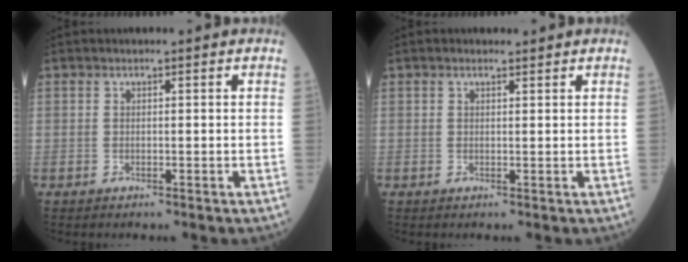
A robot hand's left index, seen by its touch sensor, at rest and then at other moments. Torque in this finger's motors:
{"motor_torque": [0.46, -0.64, 0.07, 0.00]}